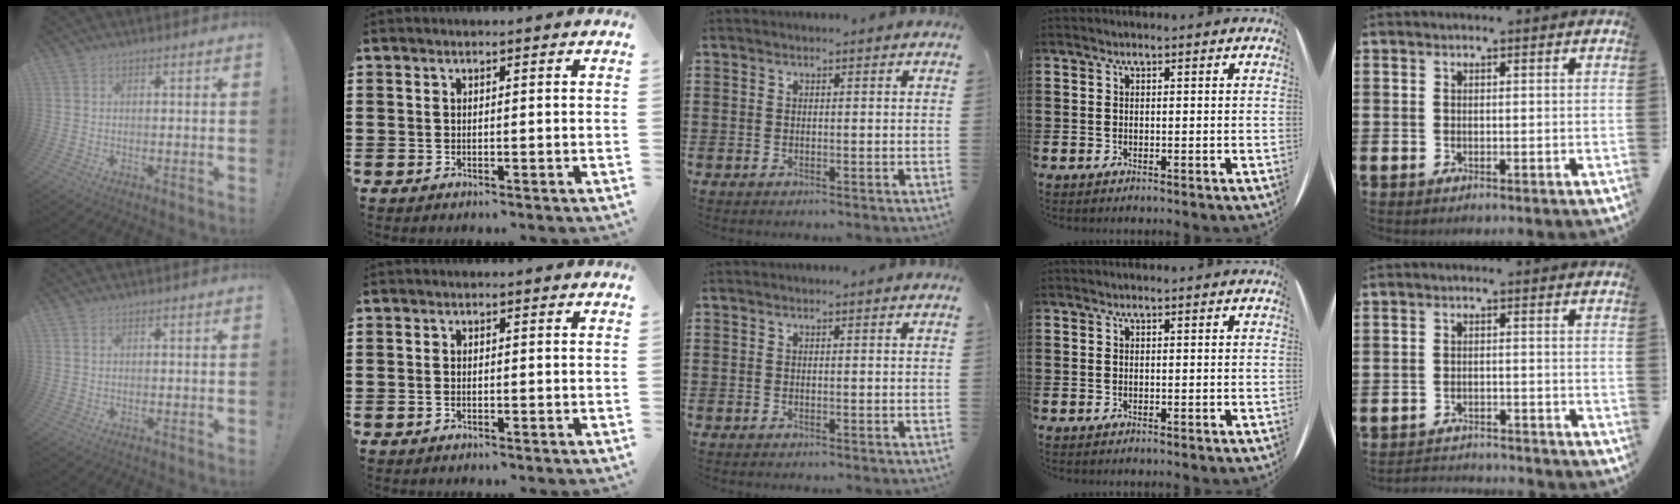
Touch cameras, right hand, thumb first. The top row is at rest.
{"thumb": {"total": 0.9, "force": [0.5, 0.6, 0.3], "torque": [-0.004, 0.001, 0.008]}, "index": {"total": 0.7, "force": [-0.3, 0.4, 0.5], "torque": [-0.012, -0.001, -0.006]}, "little": {"total": 2.2, "force": [-2.2, 0.0, -0.3], "torque": [-0.002, 0.003, -0.048]}}